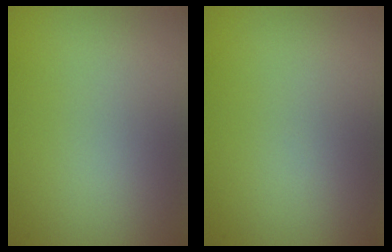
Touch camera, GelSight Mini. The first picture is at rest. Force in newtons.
{"total": 0.0}